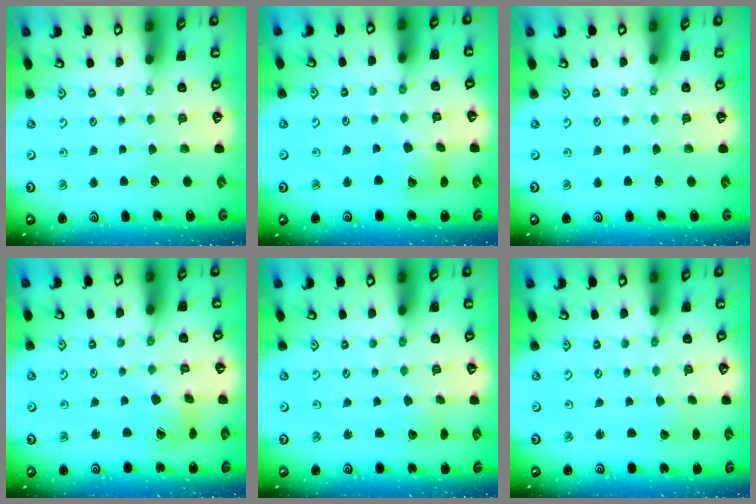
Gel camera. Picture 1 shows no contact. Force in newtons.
{"total": 8.0, "press": 7.9, "slide": 1.1}
{"total": 0.0}
{"total": 6.4, "press": 6.3, "slide": 0.8}
{"total": 2.9, "press": 2.9, "slide": 0.1}
{"total": 1.7, "press": 1.7, "slide": 0.1}